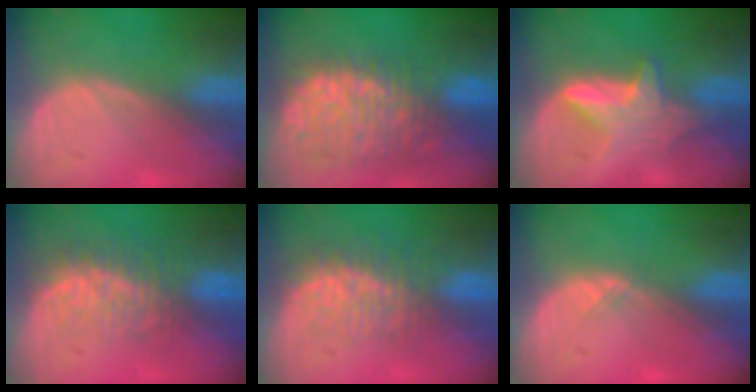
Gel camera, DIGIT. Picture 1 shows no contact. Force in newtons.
{"total": 12.6, "press": 10.3, "slide": 7.2}
{"total": 5.8, "press": 5.8, "slide": 0.8}
{"total": 7.7, "press": 7.3, "slide": 2.7}
{"total": 7.5, "press": 7.3, "slide": 1.7}
{"total": 0.8, "press": 0.5, "slide": 0.6}